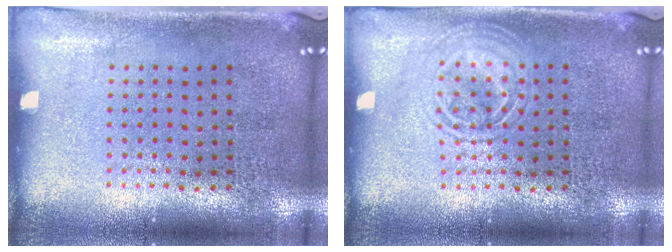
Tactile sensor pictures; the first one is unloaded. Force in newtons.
{"total": 2.1, "press": 2.1, "slide": 0.3}